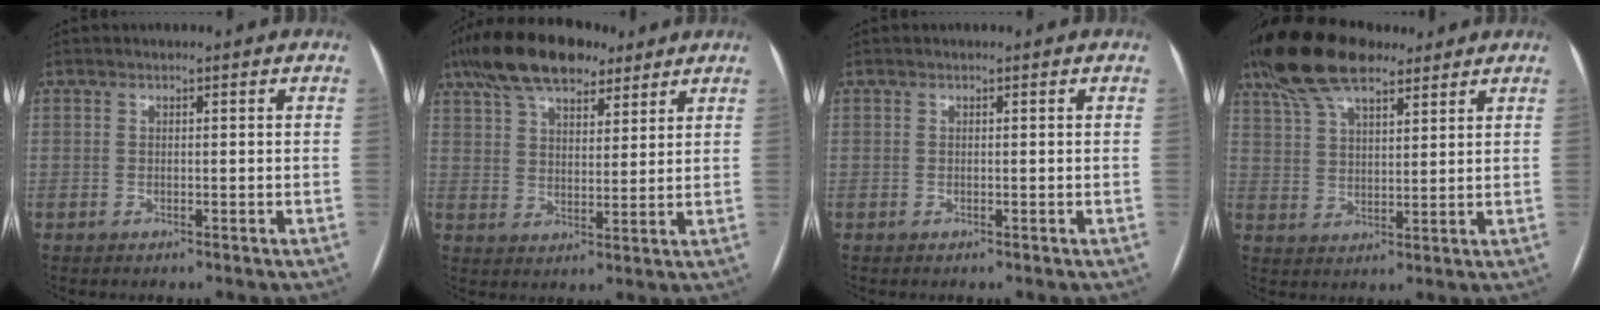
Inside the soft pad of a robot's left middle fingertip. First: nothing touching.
{"total": 15.1, "force": [10.8, 6.2, 8.7], "torque": [-0.176, 0.046, 0.188]}
{"total": 0.0}
{"total": 12.4, "force": [9.5, 4.1, 6.9], "torque": [-0.146, 0.034, 0.175]}